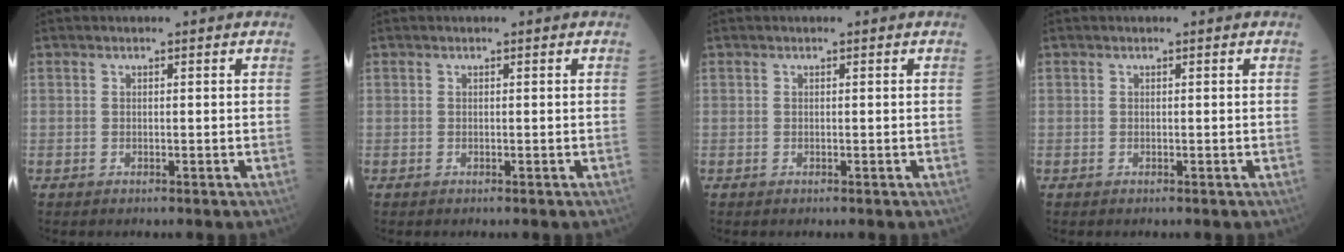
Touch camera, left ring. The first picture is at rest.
{"total": 0.0}
{"total": 0.0}
{"total": 0.0}